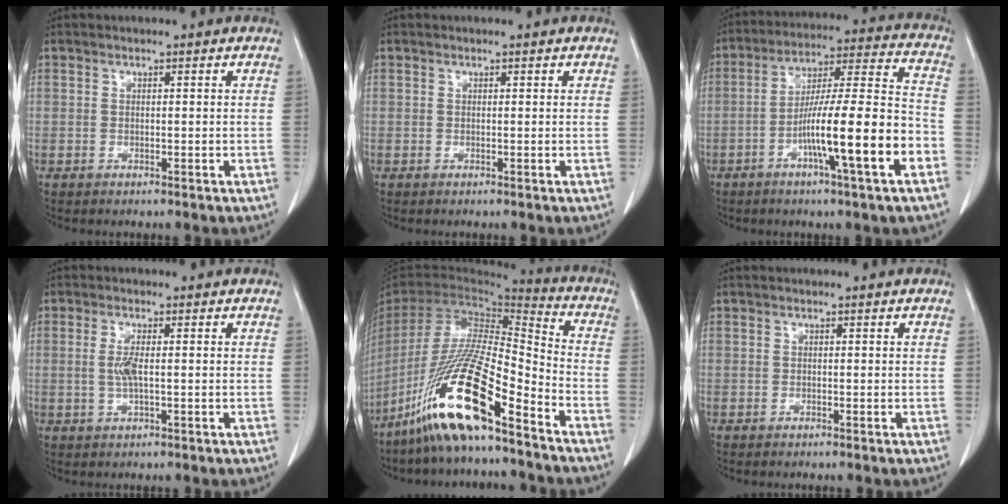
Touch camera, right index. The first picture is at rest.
{"total": 0.0}
{"total": 16.7, "force": [-6.3, 0.3, 15.5], "torque": [-0.260, 0.003, -0.103]}
{"total": 2.9, "force": [0.0, 0.5, 2.8], "torque": [-0.063, -0.002, 0.001]}
{"total": 19.5, "force": [-12.4, 2.1, 14.8], "torque": [-0.313, -0.040, -0.237]}
{"total": 0.0}